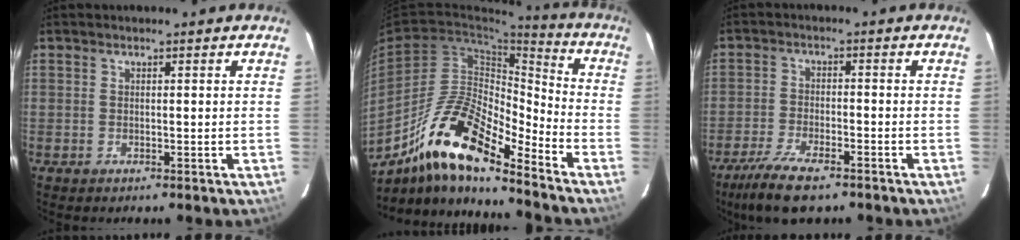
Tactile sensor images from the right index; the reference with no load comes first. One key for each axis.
{"total": 17.4, "fx": -12.2, "fy": 4.3, "fz": 11.6, "tx": -0.200, "ty": 0.001, "tz": -0.234}
{"total": 10.4, "fx": -7.6, "fy": 3.3, "fz": 6.2, "tx": -0.152, "ty": -0.023, "tz": -0.141}